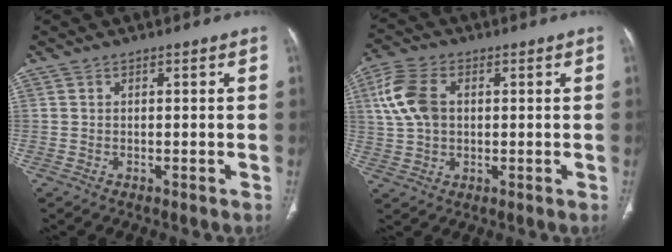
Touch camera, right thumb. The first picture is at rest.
{"total": 9.3, "force": [1.7, 6.2, 6.7], "torque": [-0.143, 0.011, 0.035]}